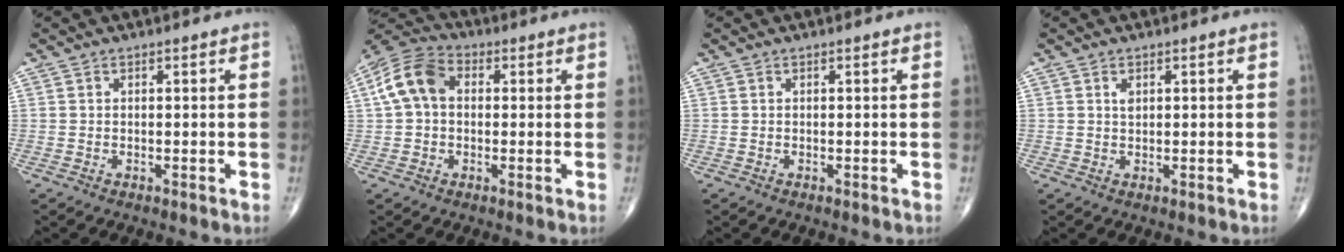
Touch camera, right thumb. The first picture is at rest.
{"total": 9.5, "force": [1.1, 6.7, 6.6], "torque": [-0.127, 0.030, 0.010]}
{"total": 0.0}
{"total": 1.3, "force": [0.5, 0.8, 0.9], "torque": [-0.012, -0.001, 0.010]}